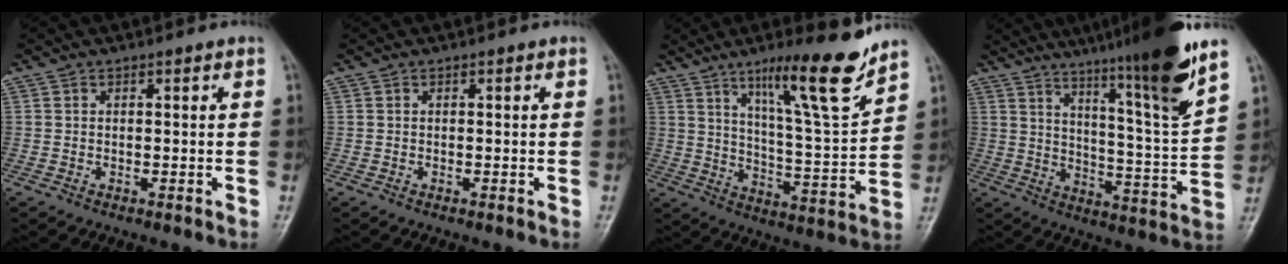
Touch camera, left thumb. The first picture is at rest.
{"total": 0.0}
{"total": 16.3, "force": [11.0, 1.8, 11.8], "torque": [-0.172, -0.070, 0.181]}
{"total": 19.6, "force": [13.6, 0.5, 14.1], "torque": [-0.195, -0.068, 0.206]}